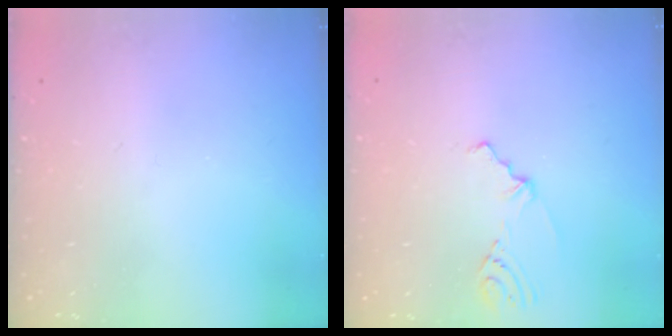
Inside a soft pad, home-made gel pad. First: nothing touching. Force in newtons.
{"total": 2.5, "press": 1.9, "slide": 1.5}